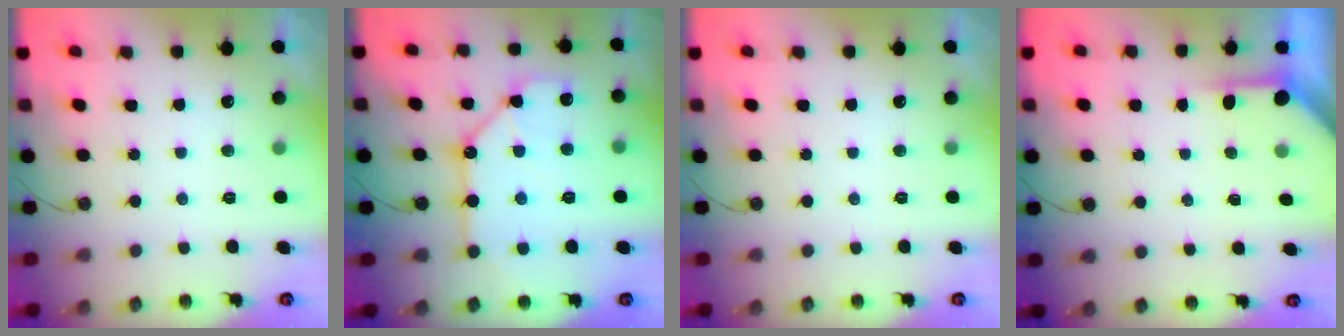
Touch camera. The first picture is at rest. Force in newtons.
{"total": 12.7, "press": 12.6, "slide": 1.5}
{"total": 0.0}
{"total": 4.0, "press": 4.0, "slide": 0.3}